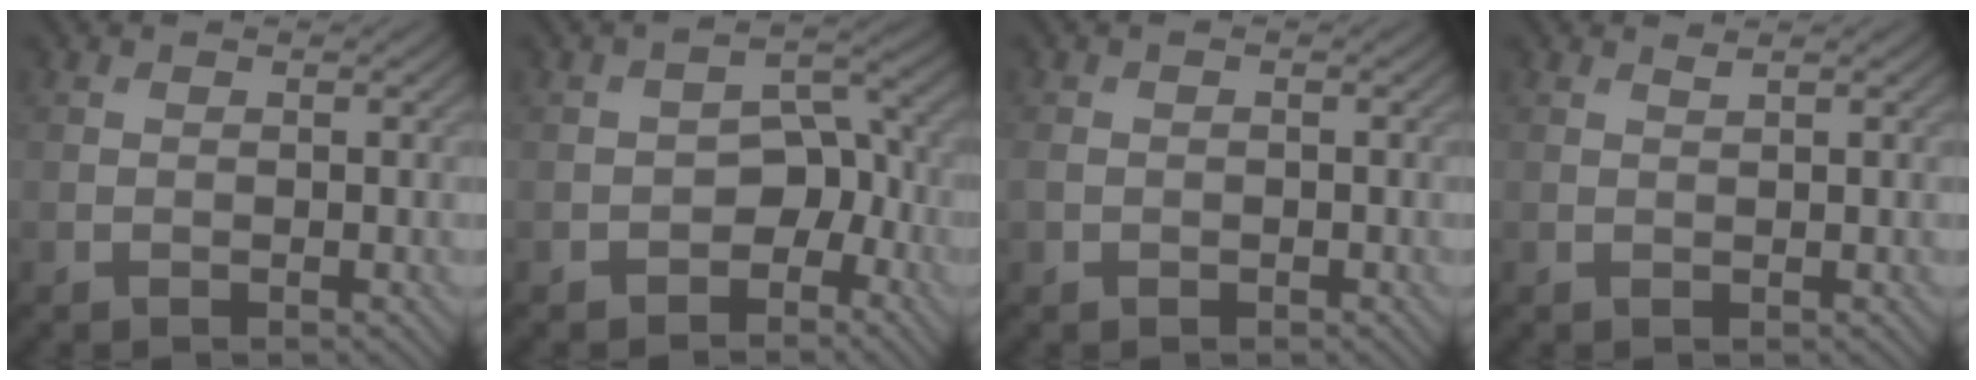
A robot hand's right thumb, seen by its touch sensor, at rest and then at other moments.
{"total": 4.9, "force": [-2.4, 3.3, 2.7], "torque": [-0.030, 0.008, -0.045]}
{"total": 1.7, "force": [-0.5, 1.4, 0.8], "torque": [-0.024, -0.007, -0.011]}
{"total": 0.5, "force": [0.5, 0.0, 0.2], "torque": [-0.003, 0.001, 0.011]}